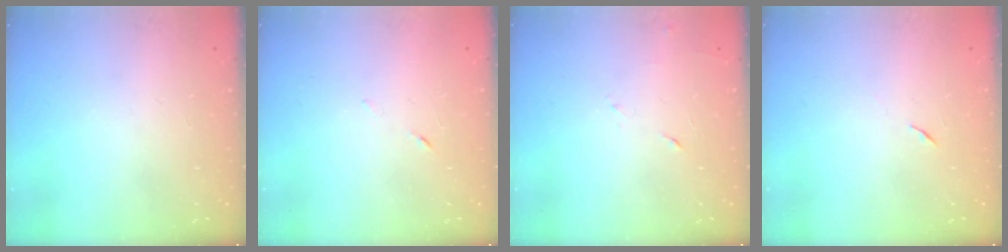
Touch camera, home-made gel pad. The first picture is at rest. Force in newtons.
{"total": 4.5, "press": 4.5, "slide": 0.6}
{"total": 3.9, "press": 3.8, "slide": 0.8}
{"total": 5.3, "press": 4.8, "slide": 2.2}